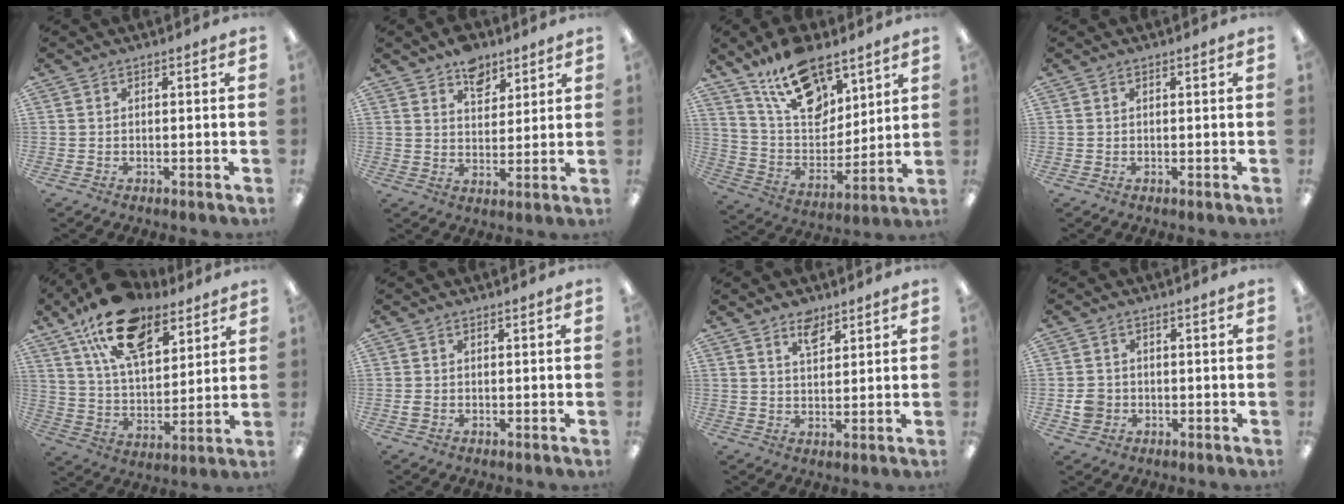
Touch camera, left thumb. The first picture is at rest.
{"total": 7.7, "force": [5.5, 4.7, 2.8], "torque": [-0.025, -0.028, 0.096]}
{"total": 17.9, "force": [12.5, 9.1, 9.0], "torque": [-0.158, -0.068, 0.226]}
{"total": 0.0}
{"total": 19.2, "force": [12.6, 9.3, 11.1], "torque": [-0.186, -0.055, 0.223]}
{"total": 1.2, "force": [-0.2, 0.9, 0.8], "torque": [-0.014, 0.003, -0.004]}
{"total": 4.9, "force": [3.8, 2.2, 2.1], "torque": [-0.026, -0.020, 0.065]}
{"total": 4.0, "force": [-0.8, 3.7, 1.4], "torque": [-0.007, 0.001, -0.015]}